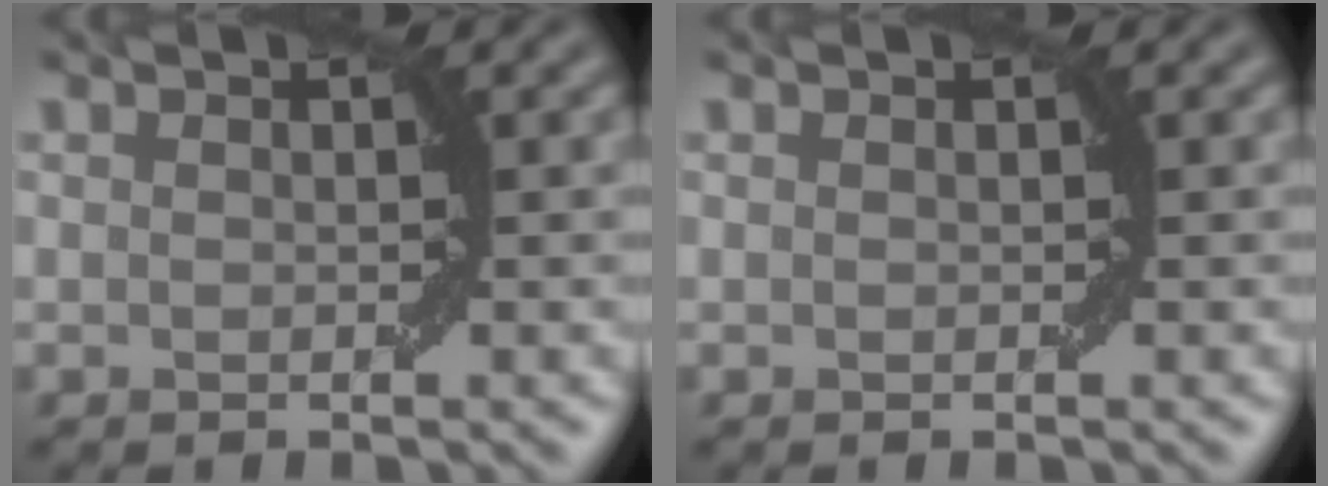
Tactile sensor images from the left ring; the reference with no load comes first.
{"total": 0.0}